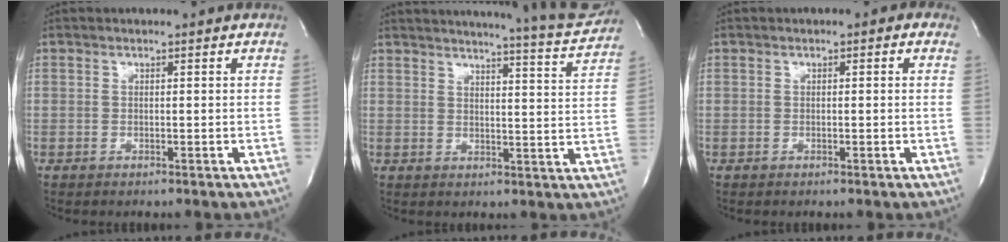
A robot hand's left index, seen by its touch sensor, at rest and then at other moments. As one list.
[{"total": 15.4, "force": [14.5, 0.1, 5.2], "torque": [-0.077, -0.059, 0.165]}, {"total": 0.9, "force": [0.1, 0.5, 0.7], "torque": [-0.006, 0.006, -0.006]}]